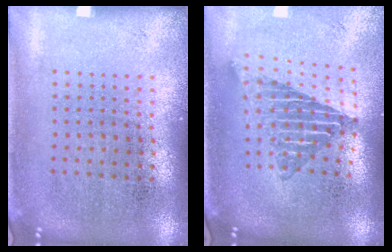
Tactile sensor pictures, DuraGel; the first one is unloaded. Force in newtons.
{"total": 1.9, "press": 1.5, "slide": 1.2}